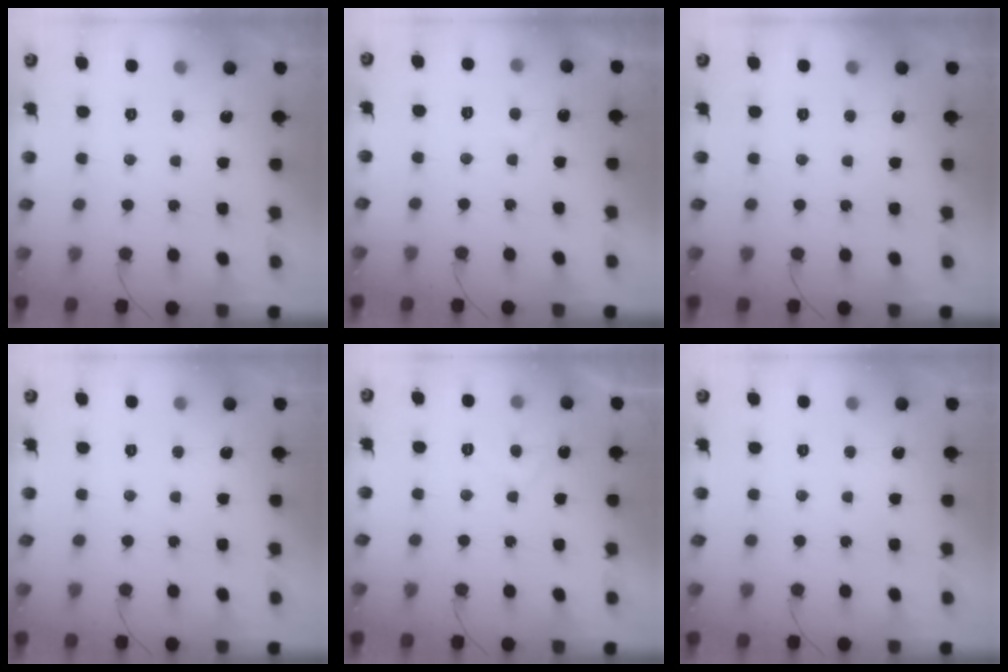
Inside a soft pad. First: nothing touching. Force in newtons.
{"total": 0.7, "press": 0.5, "slide": 0.5}
{"total": 0.0}
{"total": 0.0}
{"total": 2.8, "press": 2.7, "slide": 0.9}
{"total": 0.0}